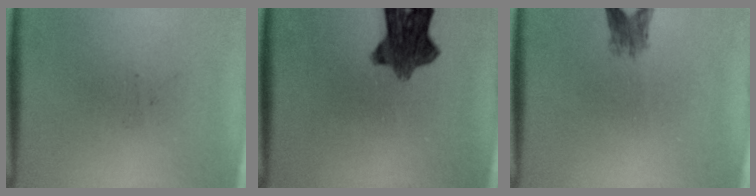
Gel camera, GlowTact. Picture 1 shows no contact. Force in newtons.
{"total": 8.6}
{"total": 2.5}